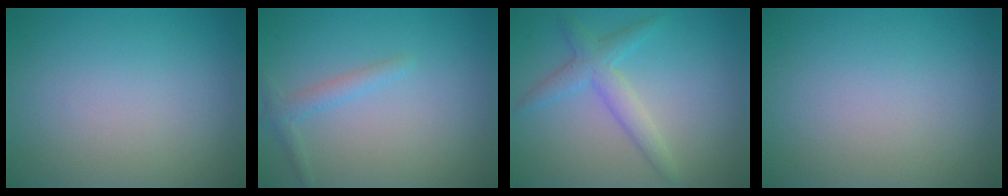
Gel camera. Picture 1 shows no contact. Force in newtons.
{"total": 1.4, "press": 1.4, "slide": 0.1}
{"total": 2.9, "press": 2.9, "slide": 0.1}
{"total": 0.0}